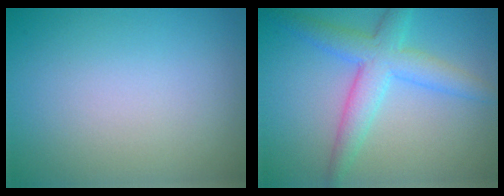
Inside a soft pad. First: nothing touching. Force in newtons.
{"total": 3.5, "press": 3.5, "slide": 0.3}